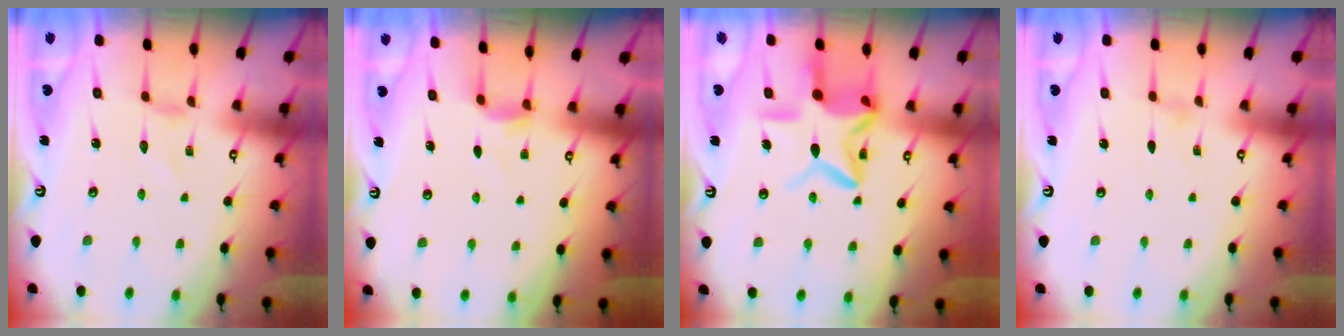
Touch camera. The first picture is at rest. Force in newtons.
{"total": 2.8, "press": 2.8, "slide": 0.5}
{"total": 14.9, "press": 14.8, "slide": 1.1}
{"total": 0.0}